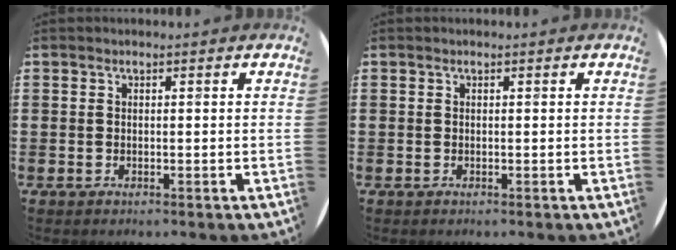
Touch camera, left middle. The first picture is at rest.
{"total": 0.0}